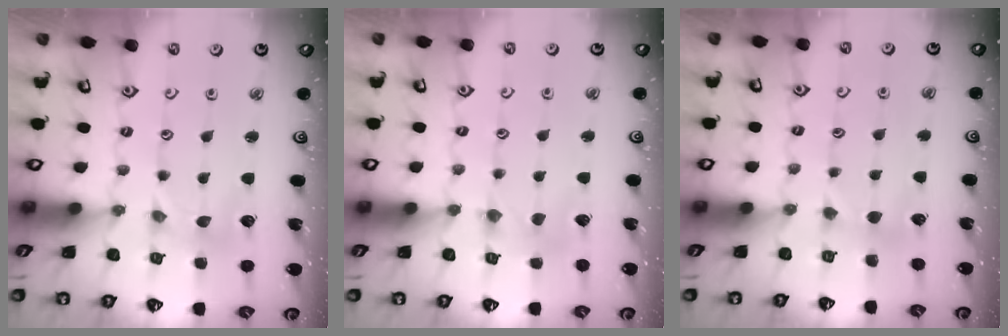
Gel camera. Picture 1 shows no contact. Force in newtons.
{"total": 0.6, "press": 0.6, "slide": 0.2}
{"total": 2.3, "press": 2.3, "slide": 0.4}